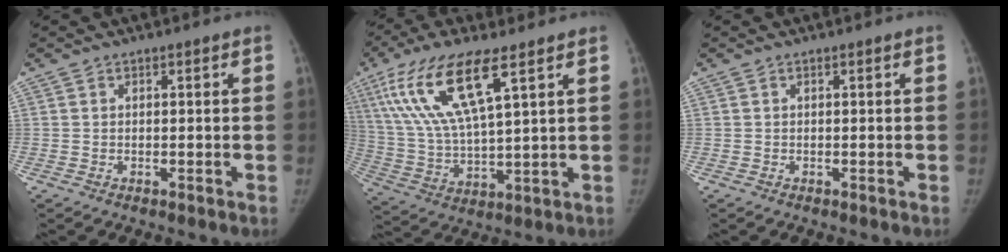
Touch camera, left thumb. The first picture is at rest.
{"total": 16.6, "force": [8.0, 4.5, 13.8], "torque": [-0.289, -0.021, 0.160]}
{"total": 0.0}